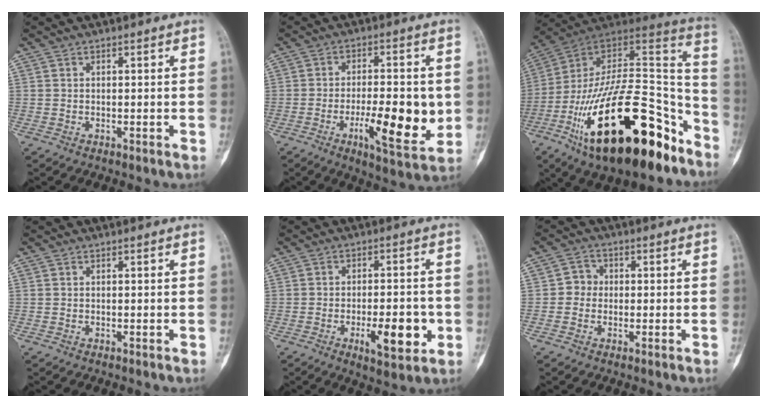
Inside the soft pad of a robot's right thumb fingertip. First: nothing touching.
{"total": 13.3, "force": [-2.4, 4.4, 12.4], "torque": [-0.176, -0.011, -0.035]}
{"total": 34.7, "force": [-18.5, 14.5, 25.5], "torque": [-0.365, 0.074, -0.297]}
{"total": 0.0}
{"total": 9.7, "force": [-2.9, 3.7, 8.5], "torque": [-0.111, 0.004, -0.039]}
{"total": 3.1, "force": [-0.3, 2.9, 1.0], "torque": [0.004, 0.010, -0.014]}